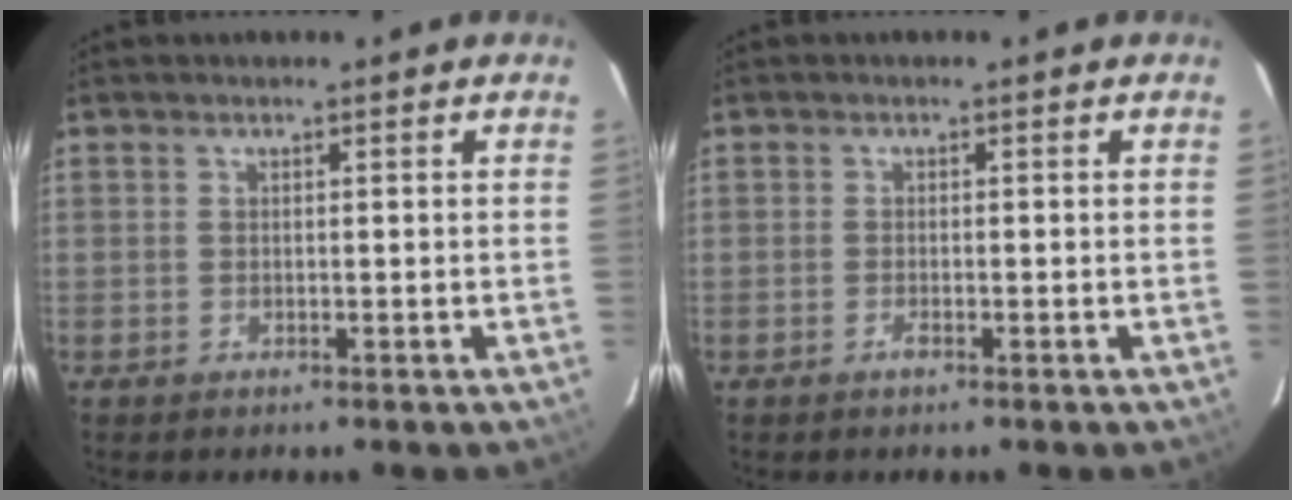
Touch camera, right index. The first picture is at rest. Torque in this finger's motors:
{"motor_torque": [0.06, 0.02, -0.02, 0.01]}